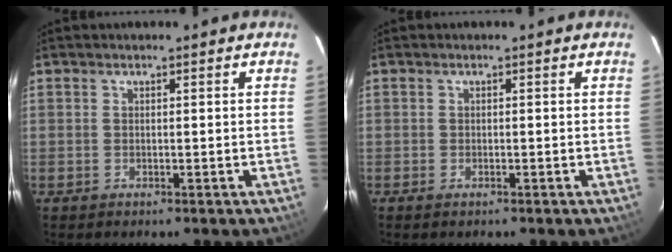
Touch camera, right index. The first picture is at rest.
{"total": 0.9, "force": [-0.6, 0.4, 0.5], "torque": [-0.010, -0.002, -0.012]}